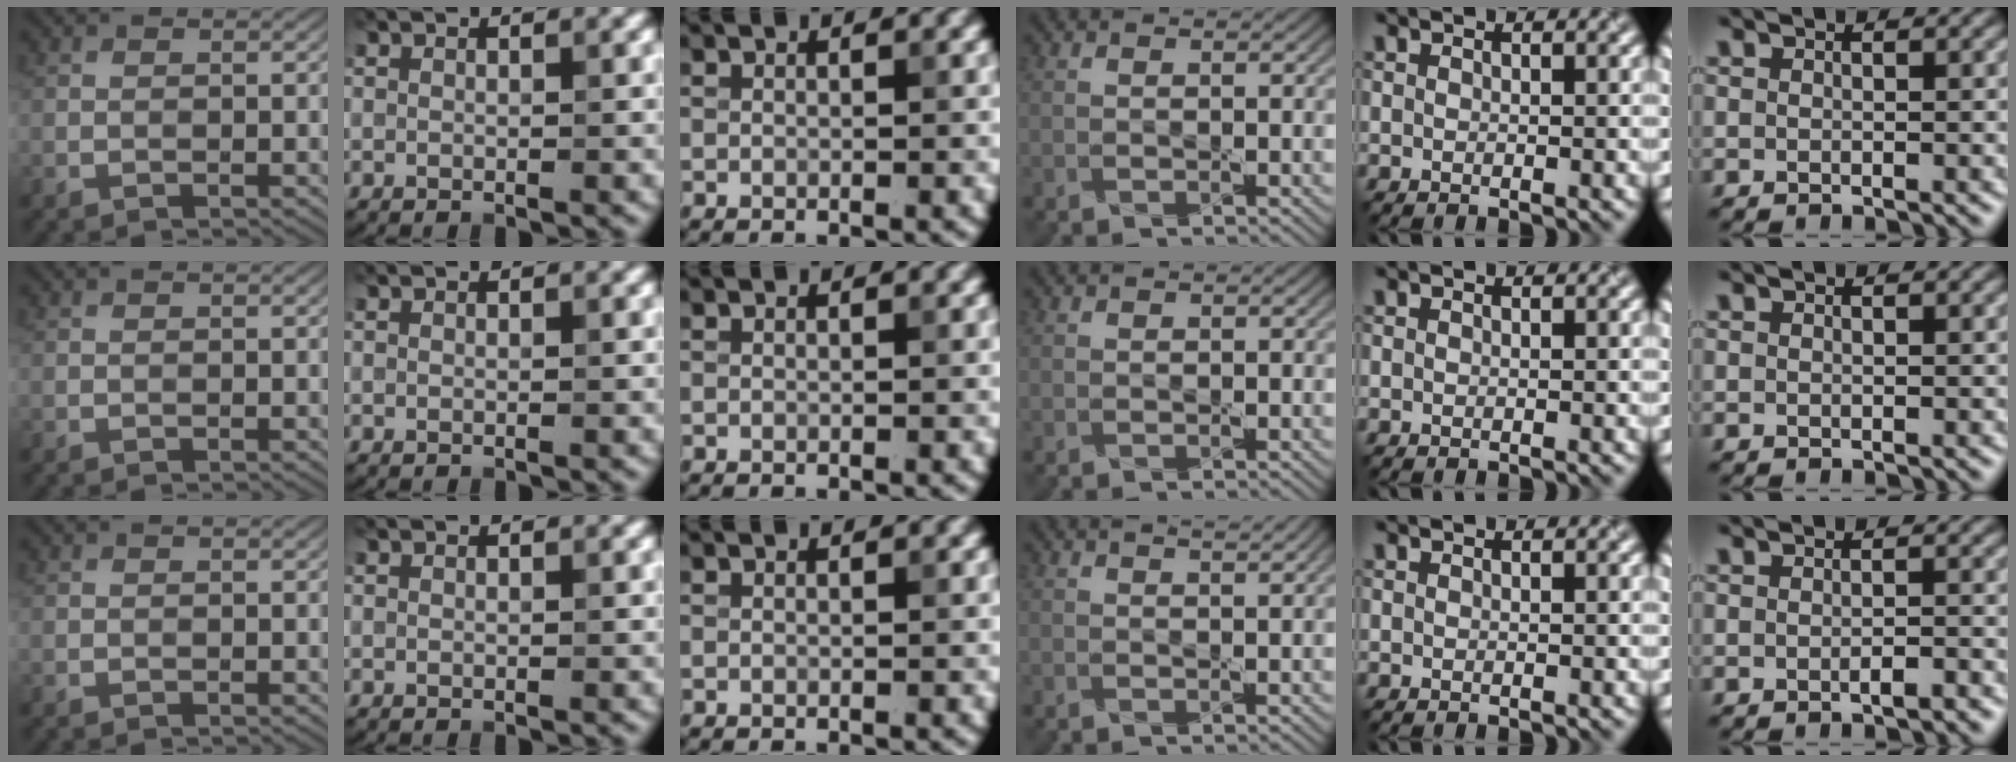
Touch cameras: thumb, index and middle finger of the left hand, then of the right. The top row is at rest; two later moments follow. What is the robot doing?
{"motion": "pour", "object": "sugar"}